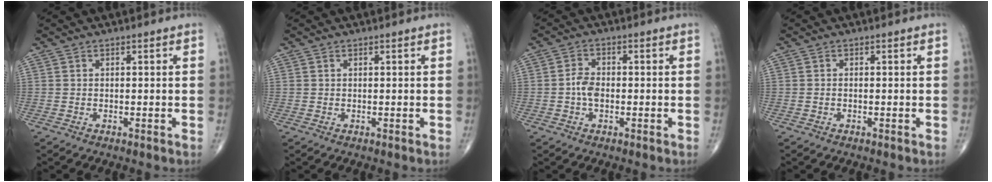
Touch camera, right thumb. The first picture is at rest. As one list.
[{"total": 0.0}, {"total": 3.5, "force": [-0.6, 2.2, 2.7], "torque": [-0.051, 0.010, -0.017]}, {"total": 0.0}]